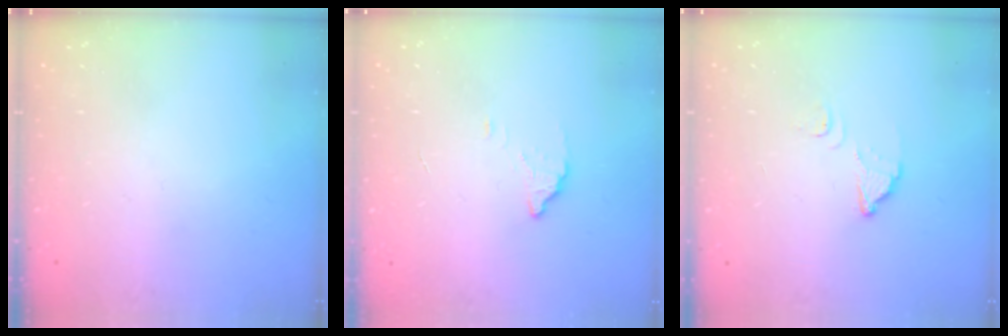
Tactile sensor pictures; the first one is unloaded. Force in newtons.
{"total": 2.1, "press": 2.1, "slide": 0.1}
{"total": 2.7, "press": 2.7, "slide": 0.3}